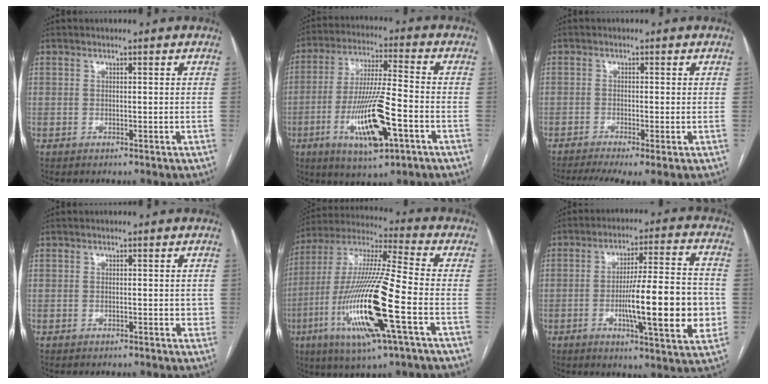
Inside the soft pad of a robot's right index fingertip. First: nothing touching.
{"total": 14.3, "force": [-5.3, 2.1, 13.1], "torque": [-0.254, -0.014, -0.089]}
{"total": 7.2, "force": [-4.8, 0.9, 5.2], "torque": [-0.090, -0.010, -0.082]}
{"total": 1.5, "force": [0.0, 0.9, 1.2], "torque": [-0.011, 0.001, -0.001]}
{"total": 20.9, "force": [-6.6, 1.4, 19.7], "torque": [-0.424, -0.027, -0.127]}
{"total": 16.6, "force": [-2.9, 1.9, 16.2], "torque": [-0.245, 0.000, -0.043]}